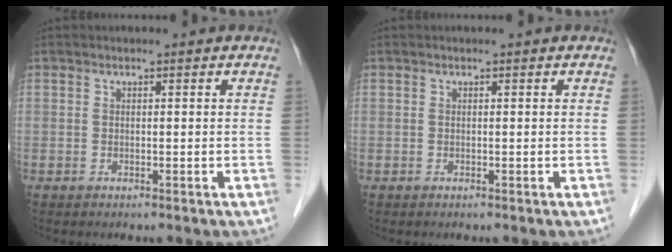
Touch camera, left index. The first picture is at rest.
{"total": 0.0}